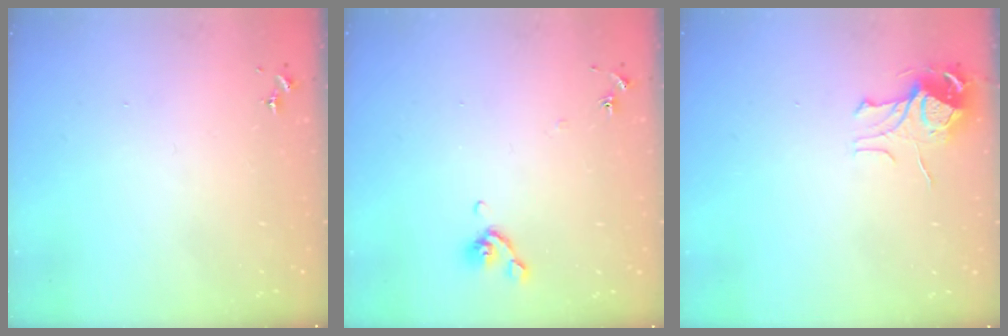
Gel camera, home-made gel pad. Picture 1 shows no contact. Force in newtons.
{"total": 6.6, "press": 6.4, "slide": 1.6}
{"total": 8.6, "press": 8.6, "slide": 0.8}